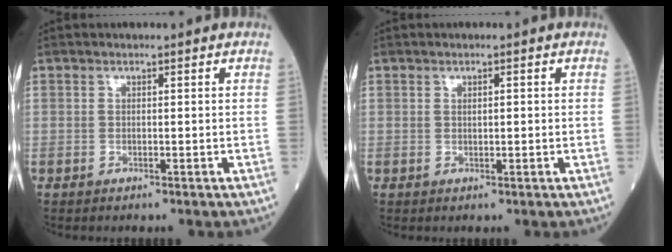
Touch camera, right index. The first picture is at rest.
{"total": 0.9, "force": [0.2, 0.3, 0.8], "torque": [-0.015, 0.000, 0.005]}